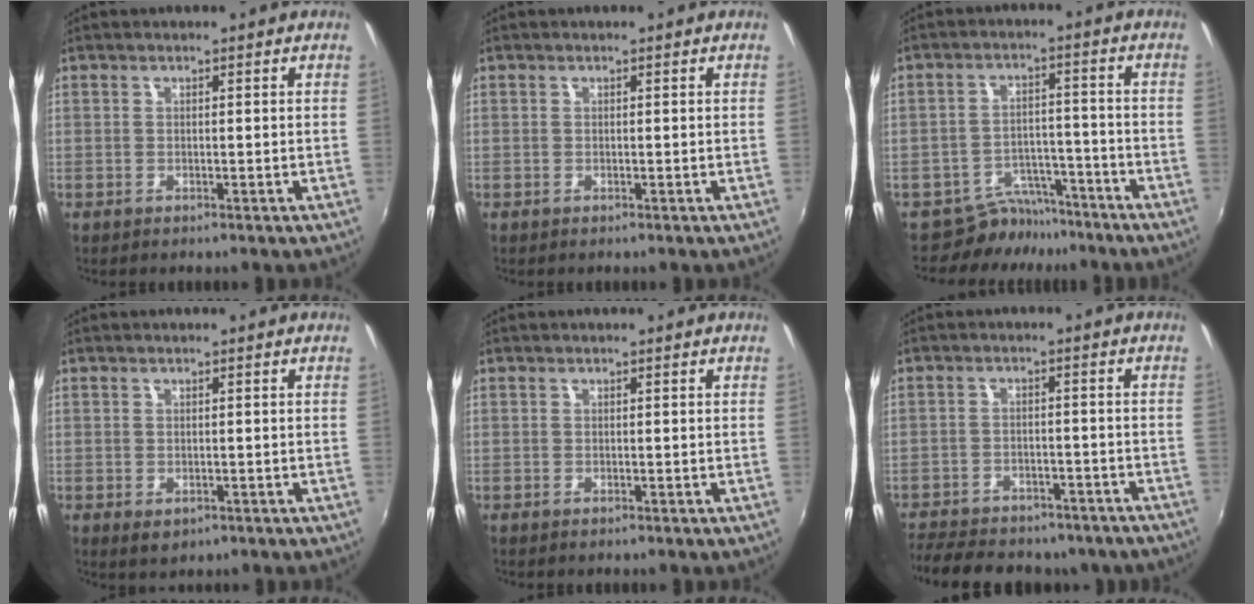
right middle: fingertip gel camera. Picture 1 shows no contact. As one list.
[{"total": 0.0}, {"total": 6.7, "force": [-6.0, 2.9, -0.6], "torque": [0.005, 0.026, -0.092]}, {"total": 1.6, "force": [-0.3, 1.3, 1.0], "torque": [-0.016, -0.004, 0.000]}, {"total": 0.0}, {"total": 19.5, "force": [-16.0, 8.0, 7.7], "torque": [-0.177, 0.001, -0.206]}]